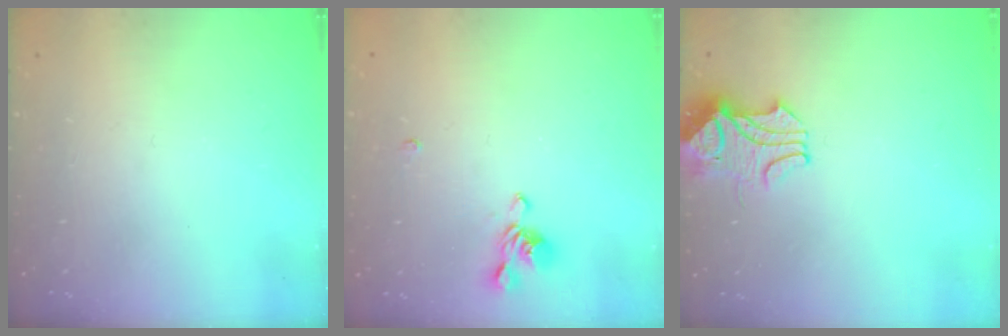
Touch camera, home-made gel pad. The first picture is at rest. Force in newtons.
{"total": 4.8, "press": 4.8, "slide": 0.2}
{"total": 2.2, "press": 2.0, "slide": 0.9}